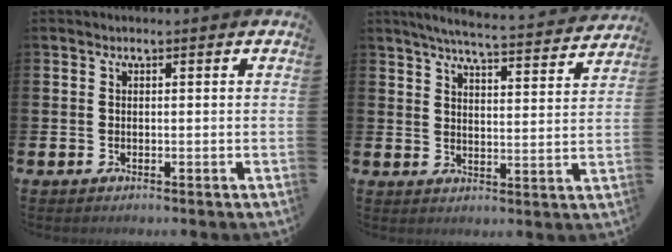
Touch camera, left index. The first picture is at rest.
{"total": 5.9, "force": [5.6, 0.0, 2.0], "torque": [-0.049, -0.040, 0.094]}